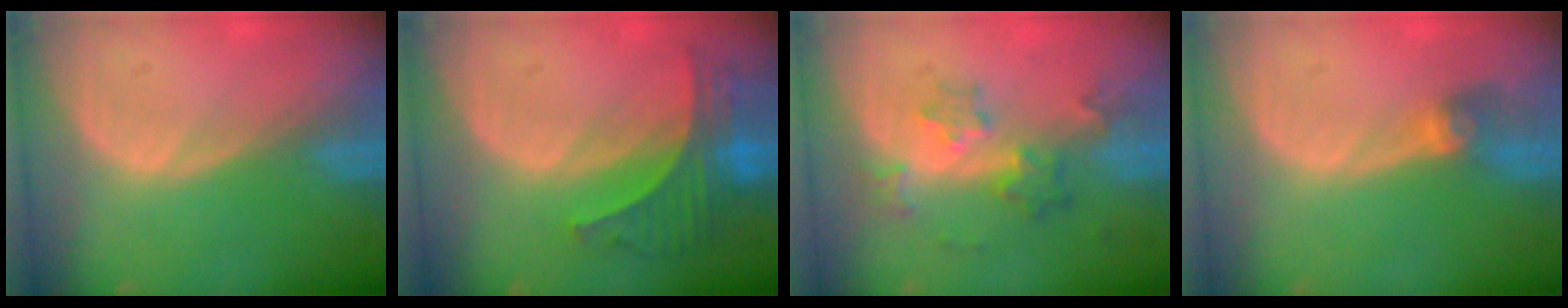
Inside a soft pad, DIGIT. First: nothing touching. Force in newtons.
{"total": 6.8, "press": 6.3, "slide": 2.5}
{"total": 5.9, "press": 5.3, "slide": 2.7}
{"total": 2.7, "press": 2.7, "slide": 0.1}